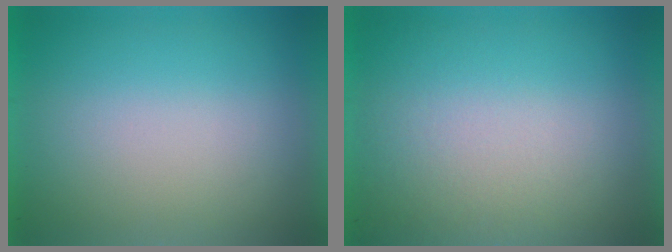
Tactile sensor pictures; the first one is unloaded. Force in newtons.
{"total": 2.3}